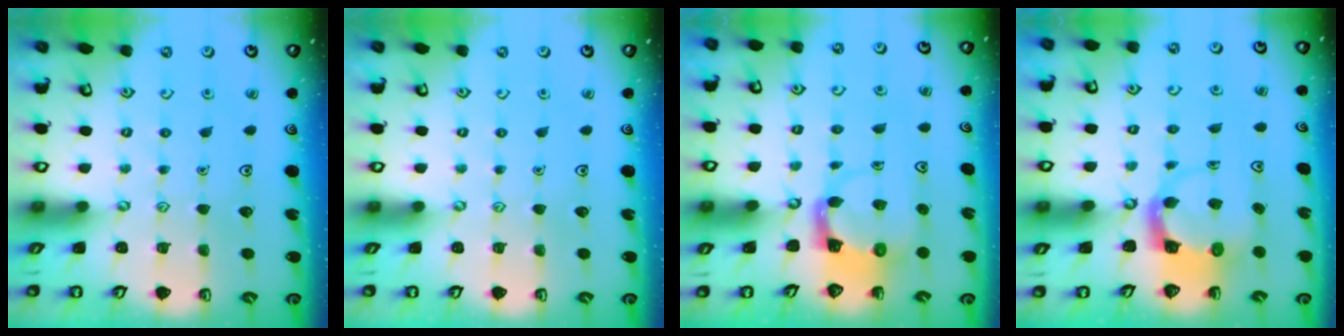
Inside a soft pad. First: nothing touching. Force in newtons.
{"total": 0.0}
{"total": 3.8, "press": 3.7, "slide": 0.6}
{"total": 3.7, "press": 3.6, "slide": 0.4}